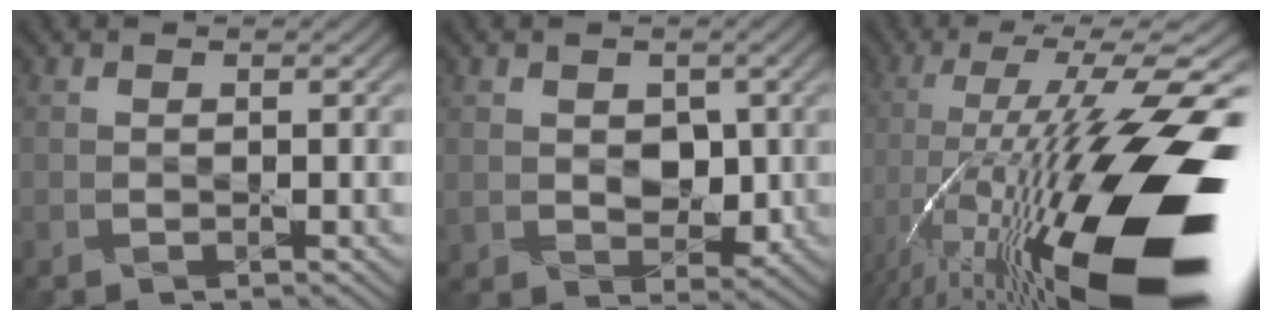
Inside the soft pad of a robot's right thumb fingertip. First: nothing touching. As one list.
[{"total": 4.1, "force": [0.4, 3.4, 2.4], "torque": [-0.055, -0.014, 0.011]}, {"total": 21.1, "force": [-7.4, 6.5, 18.7], "torque": [-0.339, 0.009, -0.138]}]